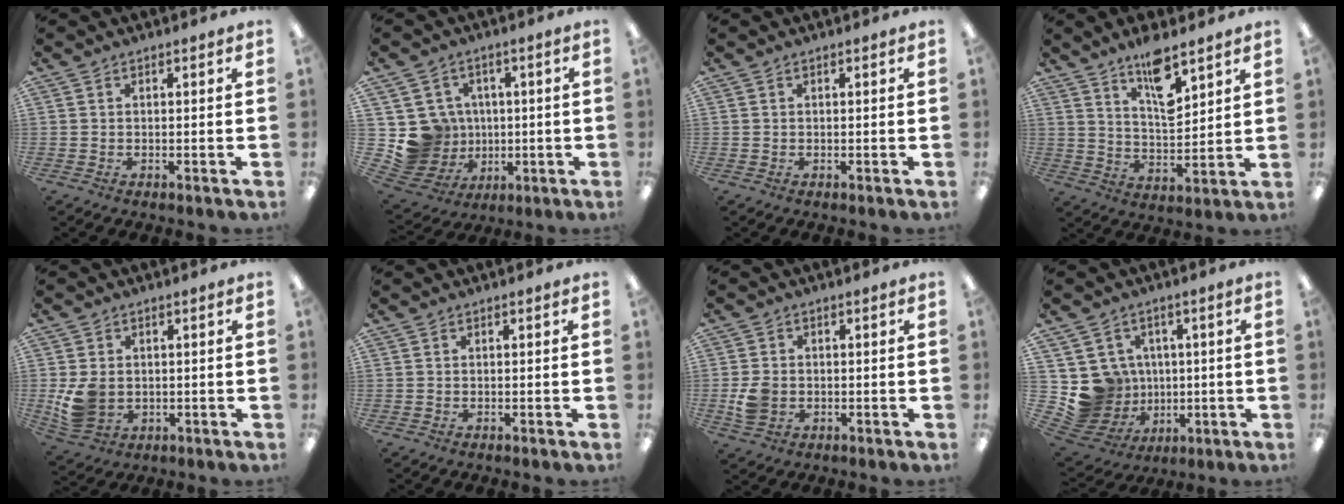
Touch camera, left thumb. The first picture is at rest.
{"total": 11.2, "force": [0.2, 11.0, 2.1], "torque": [-0.072, -0.003, 0.021]}
{"total": 0.0}
{"total": 11.2, "force": [8.0, 3.7, 7.0], "torque": [-0.108, -0.047, 0.136]}
{"total": 6.7, "force": [-0.2, 5.6, 3.8], "torque": [-0.080, 0.007, 0.002]}
{"total": 0.0}
{"total": 4.9, "force": [-0.8, 3.9, 2.8], "torque": [-0.052, 0.000, -0.015]}
{"total": 10.5, "force": [0.3, 10.3, 1.6], "torque": [-0.072, -0.008, 0.023]}